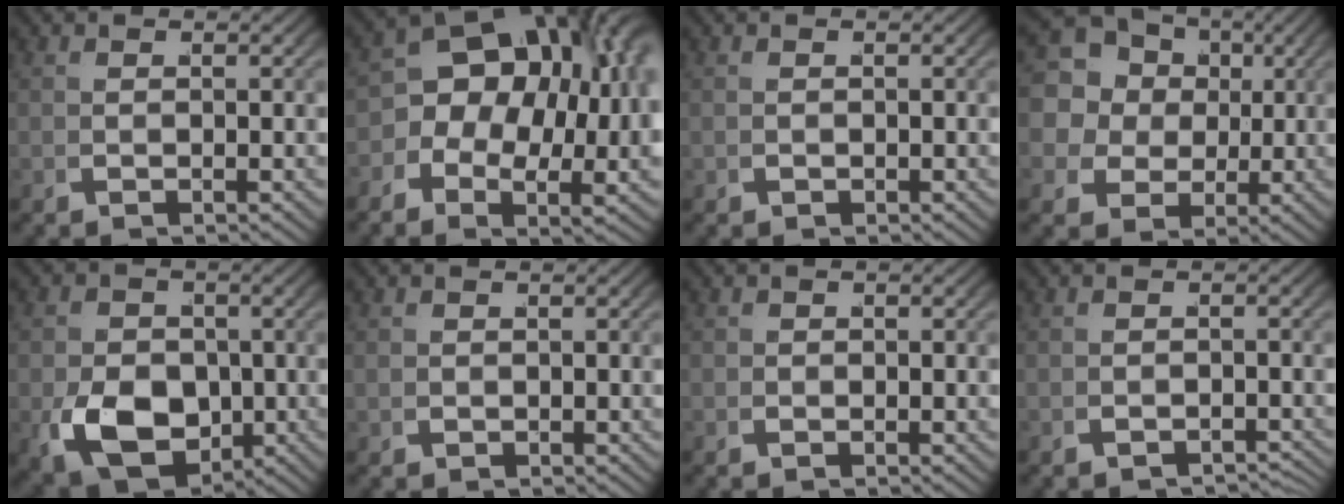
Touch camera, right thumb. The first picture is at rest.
{"total": 14.9, "force": [1.5, 10.0, 10.9], "torque": [-0.152, 0.004, 0.012]}
{"total": 0.5, "force": [-0.3, 0.4, 0.1], "torque": [-0.002, -0.004, -0.003]}
{"total": 12.4, "force": [3.4, 10.1, 6.4], "torque": [-0.144, -0.011, 0.044]}
{"total": 9.8, "force": [-2.2, 6.9, 6.6], "torque": [-0.125, -0.033, -0.024]}
{"total": 1.0, "force": [-0.2, 0.9, 0.4], "torque": [-0.008, -0.006, 0.000]}
{"total": 0.7, "force": [-0.3, 0.7, 0.2], "torque": [-0.003, 0.000, -0.008]}
{"total": 2.5, "force": [-2.4, 0.3, 0.1], "torque": [0.011, 0.000, -0.043]}